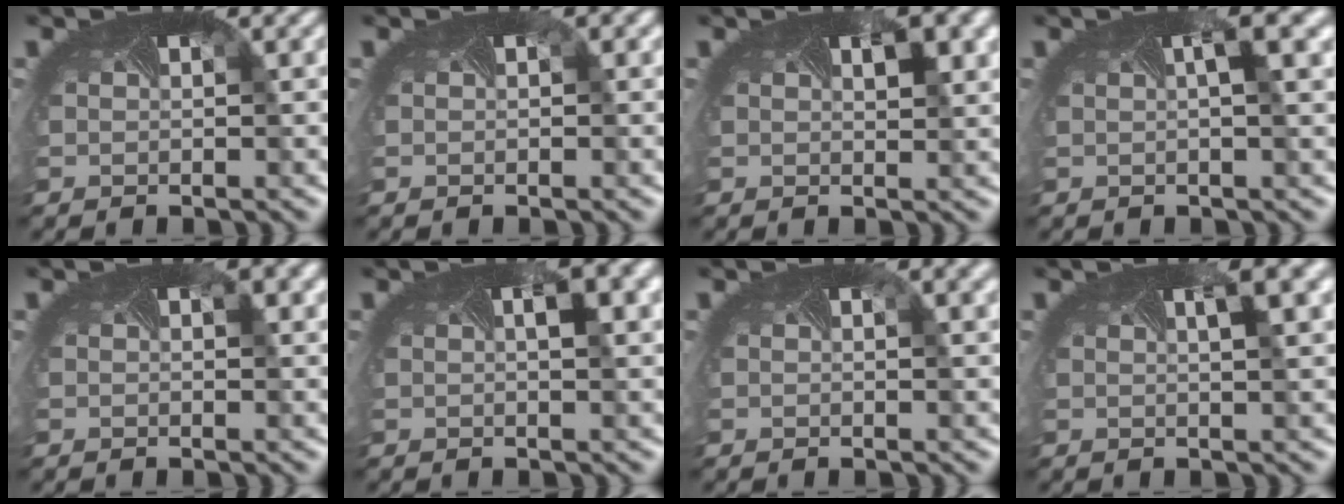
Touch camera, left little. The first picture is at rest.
{"total": 0.8, "force": [0.3, 0.5, 0.6], "torque": [0.002, 0.007, -0.003]}
{"total": 2.5, "force": [1.1, 0.8, 2.2], "torque": [-0.037, -0.006, 0.017]}
{"total": 3.0, "force": [1.0, 0.5, 2.7], "torque": [-0.031, 0.002, 0.011]}
{"total": 0.9, "force": [0.5, 0.3, 0.8], "torque": [-0.005, -0.004, 0.007]}
{"total": 3.6, "force": [1.3, 1.2, 3.1], "torque": [-0.035, 0.004, 0.013]}
{"total": 2.1, "force": [1.1, 0.8, 1.6], "torque": [-0.010, 0.005, -0.003]}
{"total": 3.8, "force": [1.7, 1.1, 3.2], "torque": [-0.031, 0.004, 0.014]}